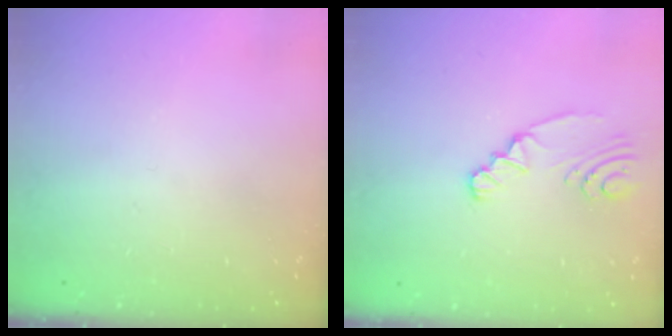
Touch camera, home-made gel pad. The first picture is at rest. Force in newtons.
{"total": 3.8, "press": 3.5, "slide": 1.4}